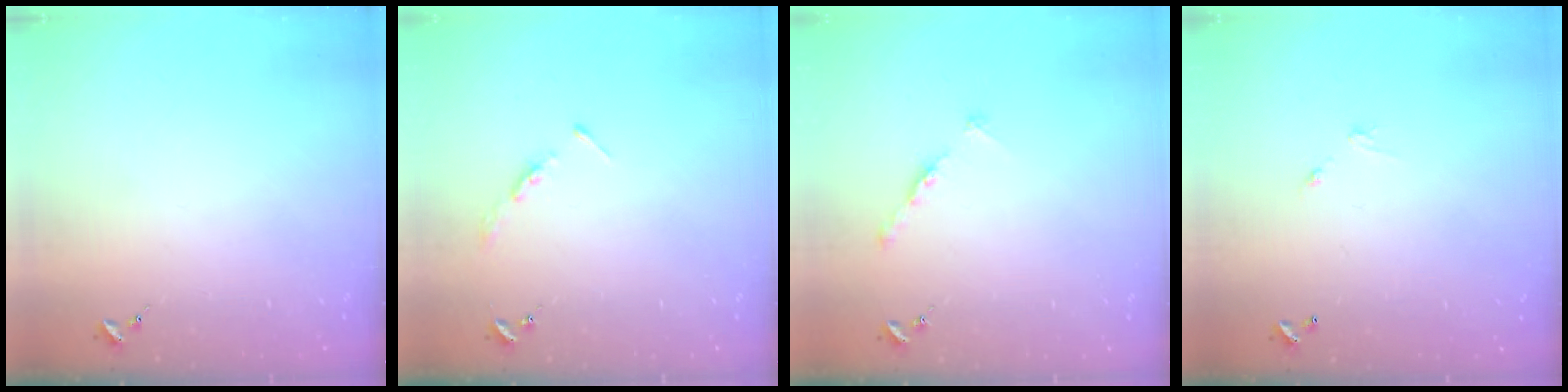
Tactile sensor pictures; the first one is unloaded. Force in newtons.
{"total": 3.5, "press": 3.5, "slide": 0.4}
{"total": 4.8, "press": 4.7, "slide": 0.5}
{"total": 4.5, "press": 4.5, "slide": 0.3}